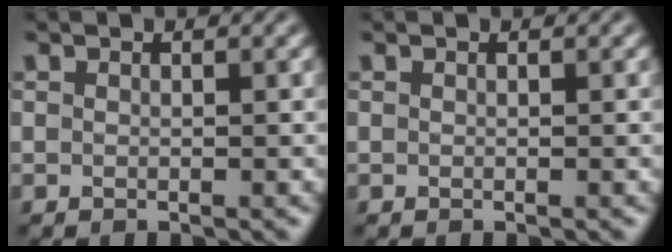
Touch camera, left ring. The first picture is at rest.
{"total": 0.0}